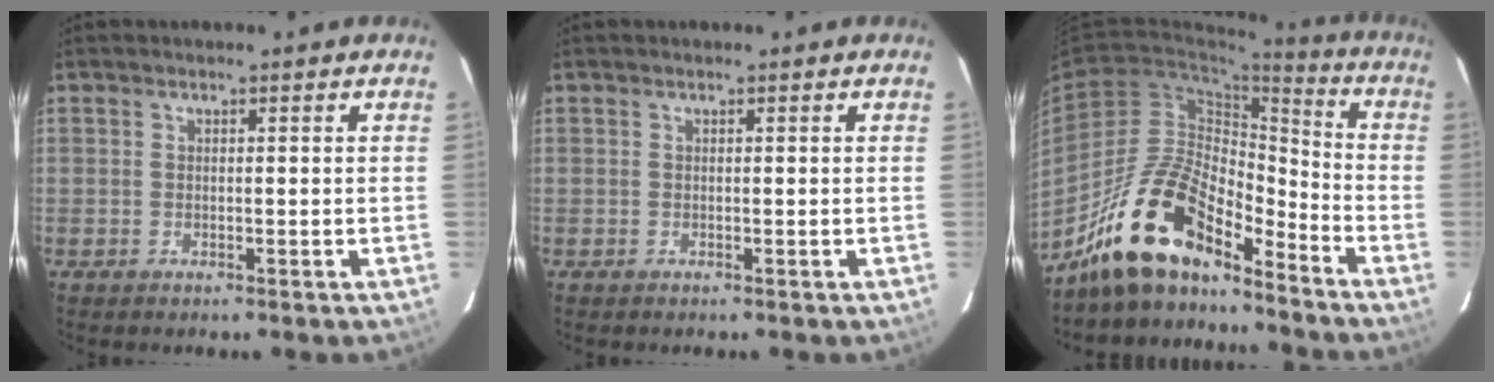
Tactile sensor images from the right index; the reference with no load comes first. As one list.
[{"total": 0.0}, {"total": 16.9, "force": [-13.4, 5.5, 8.7], "torque": [-0.164, 0.014, -0.252]}]